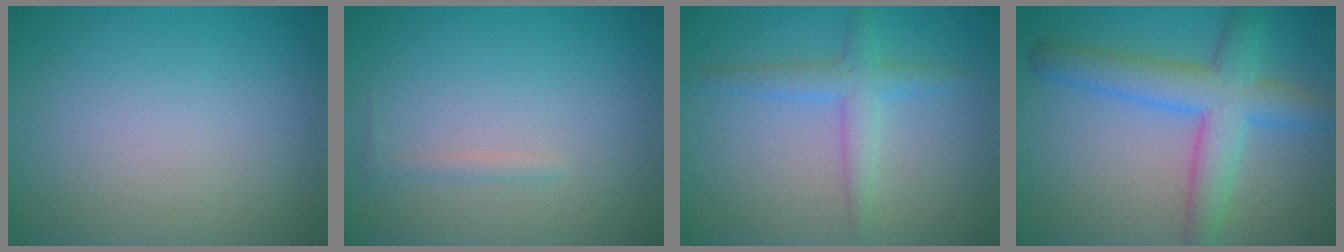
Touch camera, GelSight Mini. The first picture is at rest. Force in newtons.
{"total": 0.7, "press": 0.7, "slide": 0.0}
{"total": 2.7, "press": 2.7, "slide": 0.1}
{"total": 6.1, "press": 6.1, "slide": 0.2}